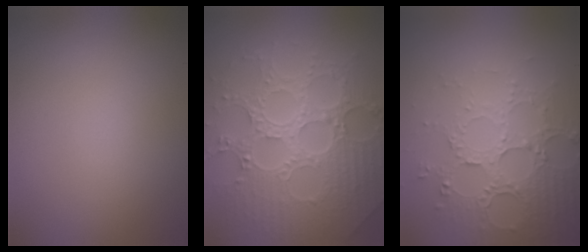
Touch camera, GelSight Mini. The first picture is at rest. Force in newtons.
{"total": 8.2, "press": 6.0, "slide": 5.6}
{"total": 5.3, "press": 3.9, "slide": 3.6}